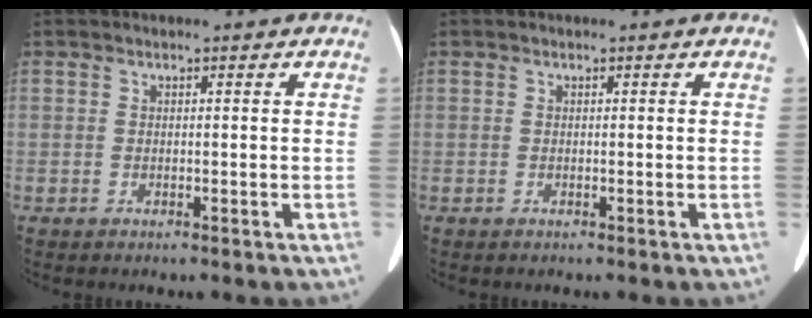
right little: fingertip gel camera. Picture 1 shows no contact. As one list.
[{"total": 0.0}]